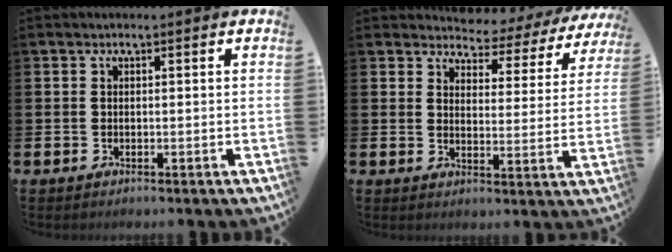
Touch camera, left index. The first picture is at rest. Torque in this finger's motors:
{"motor_torque": [0.37, -0.58, 0.49, 0.01]}